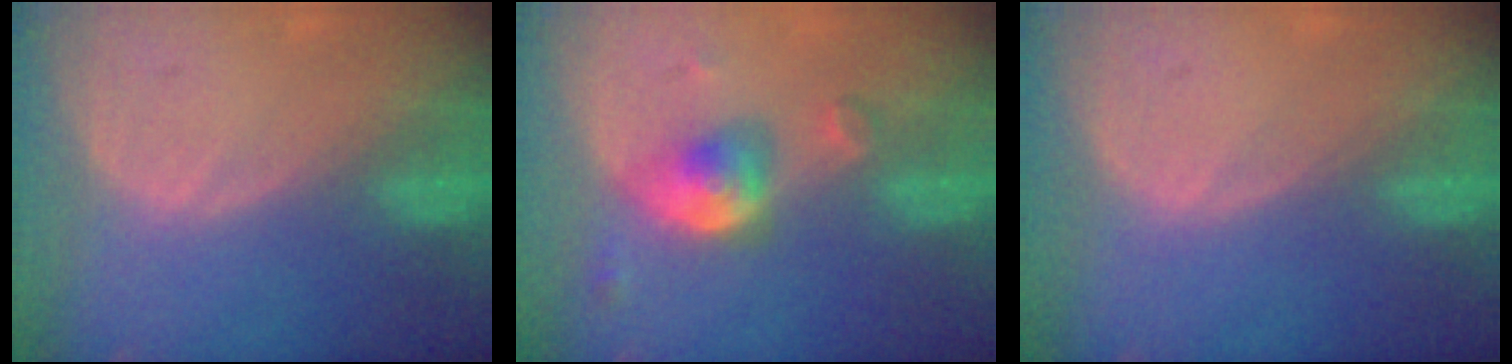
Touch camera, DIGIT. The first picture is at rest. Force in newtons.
{"total": 5.4, "press": 5.4, "slide": 0.5}
{"total": 0.0}